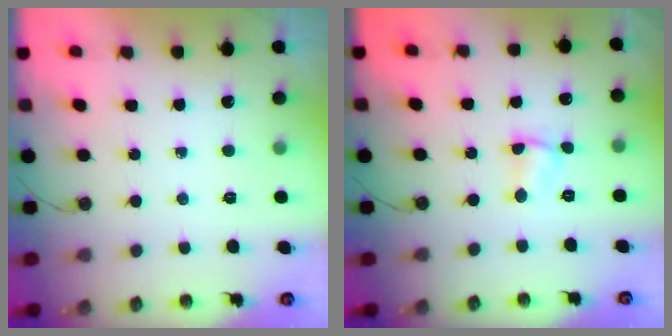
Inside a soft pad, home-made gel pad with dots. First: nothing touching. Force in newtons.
{"total": 1.5, "press": 1.4, "slide": 0.5}